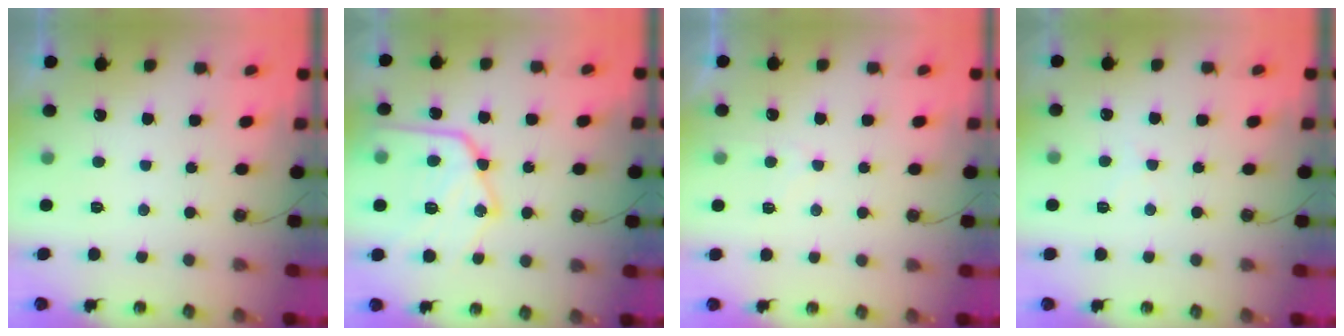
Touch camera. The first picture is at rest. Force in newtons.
{"total": 21.2, "press": 21.2, "slide": 1.5}
{"total": 4.4, "press": 4.4, "slide": 0.6}
{"total": 5.6, "press": 5.5, "slide": 1.0}